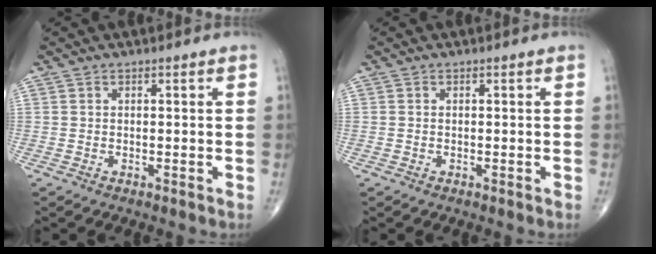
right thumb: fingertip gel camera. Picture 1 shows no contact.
{"total": 0.0}